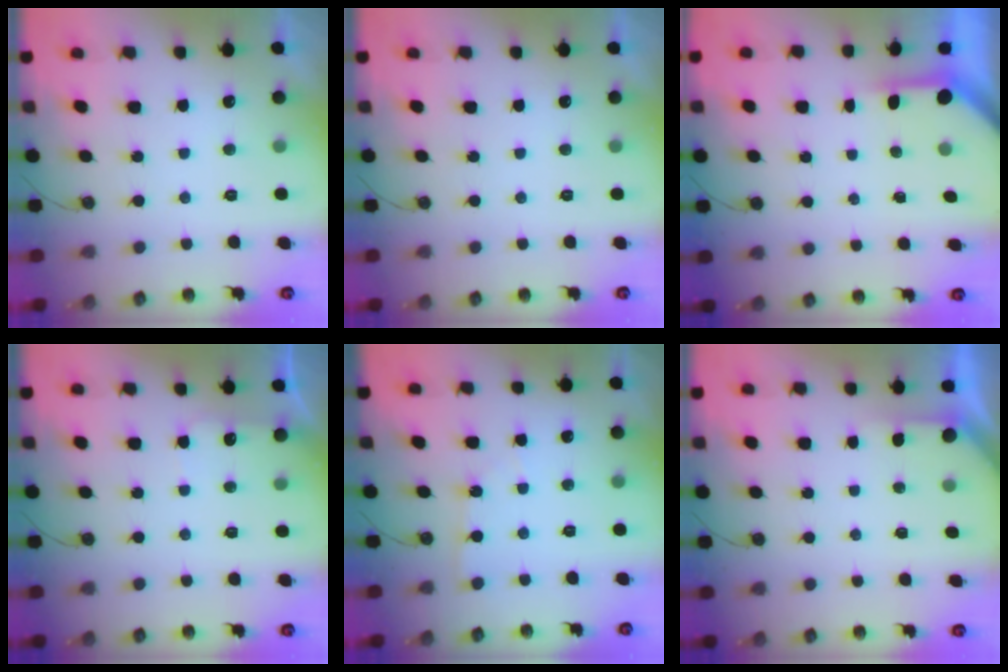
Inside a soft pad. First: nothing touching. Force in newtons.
{"total": 0.6, "press": 0.1, "slide": 0.5}
{"total": 3.5, "press": 3.5, "slide": 0.3}
{"total": 4.0, "press": 4.0, "slide": 0.5}
{"total": 3.1, "press": 3.0, "slide": 0.5}
{"total": 2.2, "press": 2.2, "slide": 0.2}